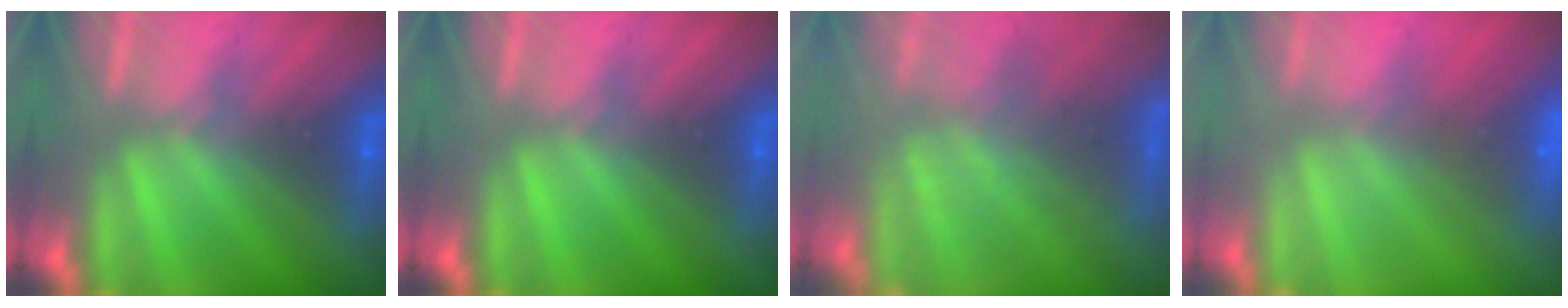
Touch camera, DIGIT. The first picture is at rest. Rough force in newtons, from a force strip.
{"total": 0.0}
{"total": 7.7}
{"total": 6.6}